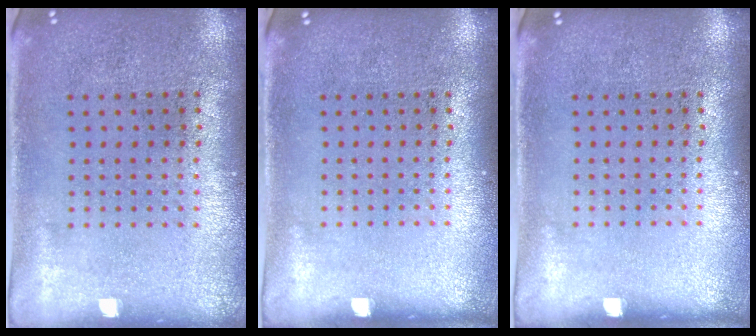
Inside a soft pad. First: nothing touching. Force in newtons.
{"total": 0.0}
{"total": 0.0}